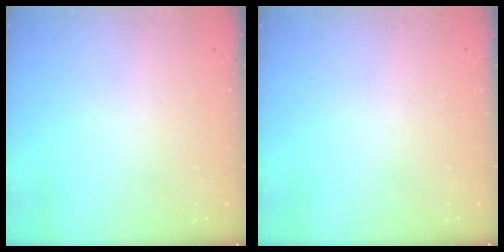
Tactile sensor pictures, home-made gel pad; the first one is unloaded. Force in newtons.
{"total": 0.0}